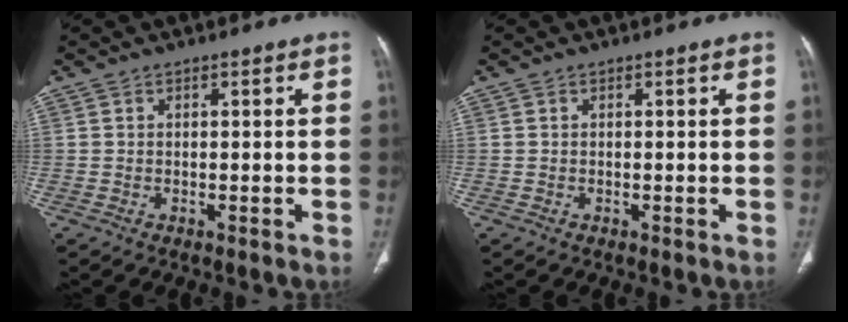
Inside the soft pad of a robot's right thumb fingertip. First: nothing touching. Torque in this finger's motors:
{"motor_torque": [-0.12, 0.11, -0.22, -0.01, 0.02]}